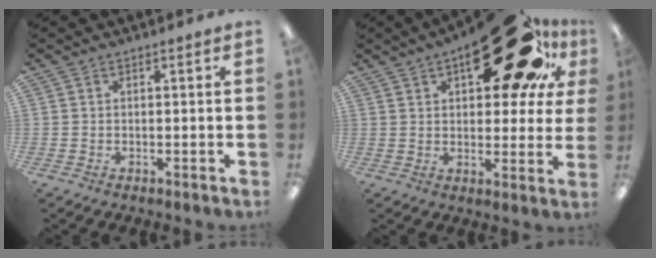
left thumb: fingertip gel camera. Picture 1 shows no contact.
{"total": 25.8, "force": [13.2, 11.9, 18.6], "torque": [-0.237, -0.063, 0.208]}